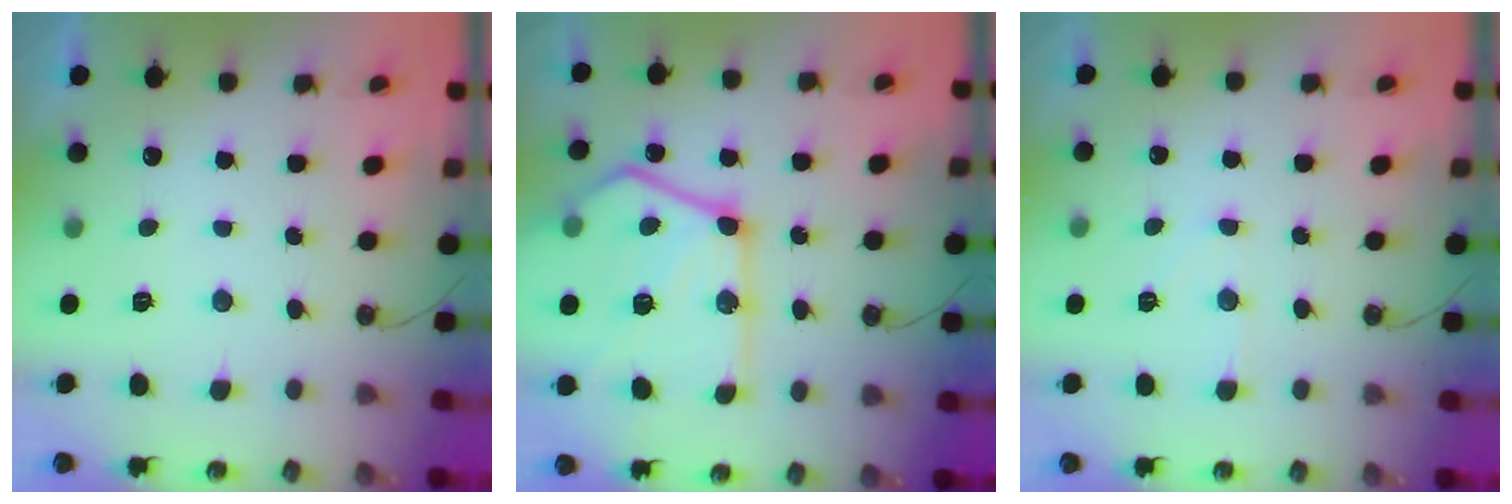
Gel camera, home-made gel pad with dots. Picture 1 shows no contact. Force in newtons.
{"total": 25.7, "press": 25.7, "slide": 1.9}
{"total": 4.9, "press": 4.8, "slide": 0.9}